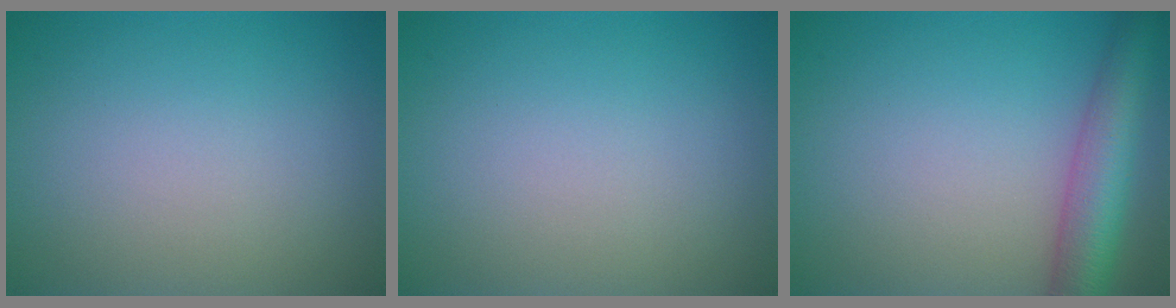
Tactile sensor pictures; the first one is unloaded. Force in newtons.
{"total": 0.0}
{"total": 5.7, "press": 5.7, "slide": 0.2}